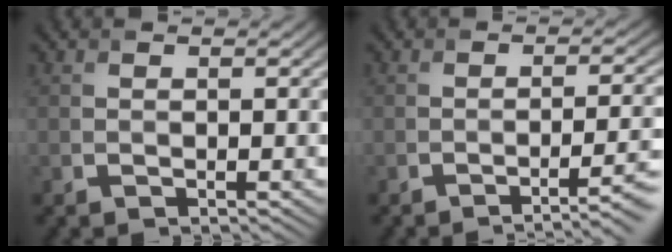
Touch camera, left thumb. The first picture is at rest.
{"total": 5.4, "force": [-2.8, 1.4, 4.4], "torque": [-0.050, 0.002, -0.041]}